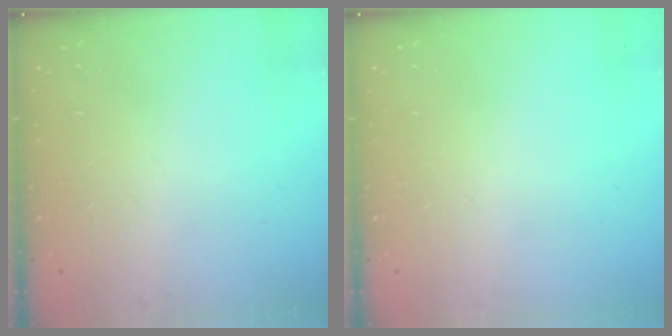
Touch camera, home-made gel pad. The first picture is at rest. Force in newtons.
{"total": 0.0}